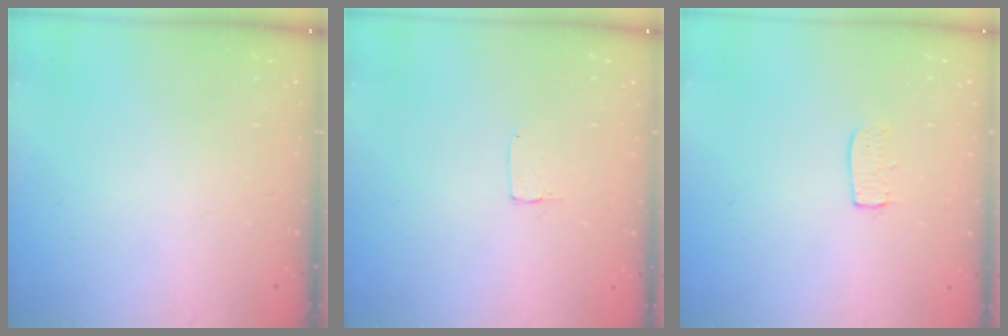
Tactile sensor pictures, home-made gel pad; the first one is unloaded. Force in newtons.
{"total": 1.2, "press": 1.2, "slide": 0.0}
{"total": 5.1, "press": 5.1, "slide": 0.4}